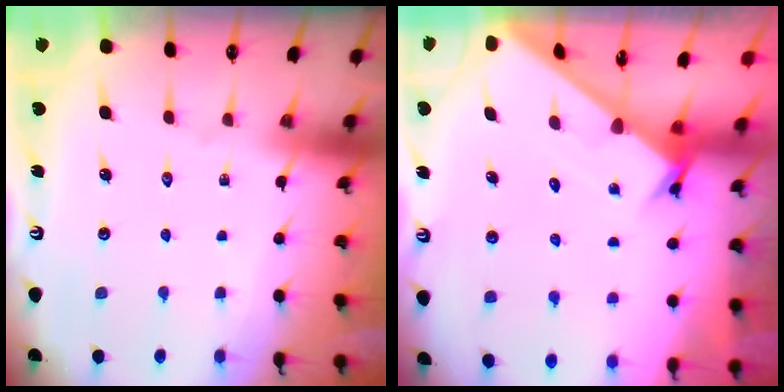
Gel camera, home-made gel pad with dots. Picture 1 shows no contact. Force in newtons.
{"total": 1.6, "press": 1.6, "slide": 0.1}